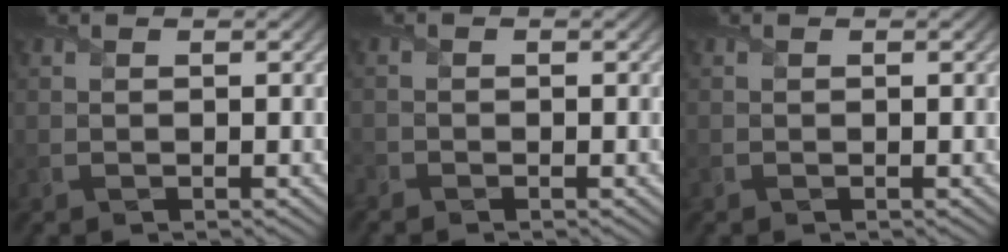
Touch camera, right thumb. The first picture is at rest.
{"total": 1.0, "force": [-0.9, 0.3, 0.1], "torque": [-0.004, -0.004, -0.024]}
{"total": 0.0}